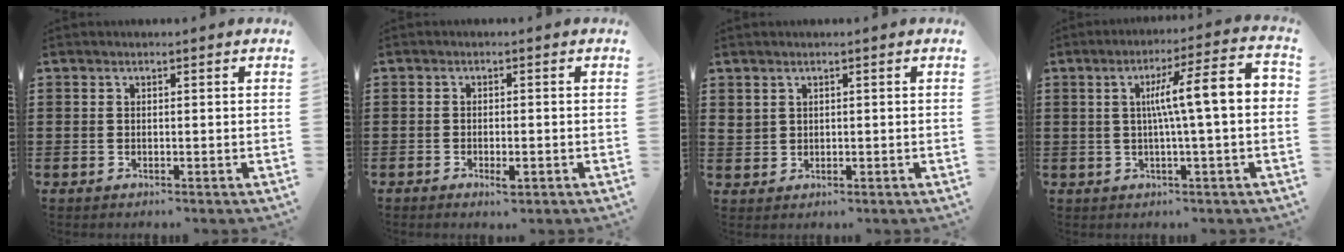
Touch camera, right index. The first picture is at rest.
{"total": 1.6, "force": [-1.0, 0.7, 1.1], "torque": [-0.021, -0.001, -0.018]}
{"total": 1.5, "force": [1.1, 1.0, 0.2], "torque": [-0.007, 0.005, 0.021]}
{"total": 8.9, "force": [0.5, 0.5, 8.9], "torque": [-0.155, 0.000, -0.001]}